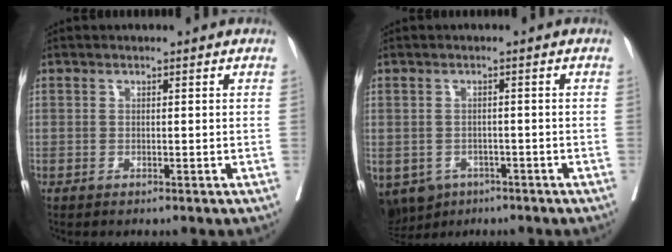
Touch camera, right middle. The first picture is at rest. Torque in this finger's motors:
{"motor_torque": [0.08, -0.10, 0.00, 0.00]}